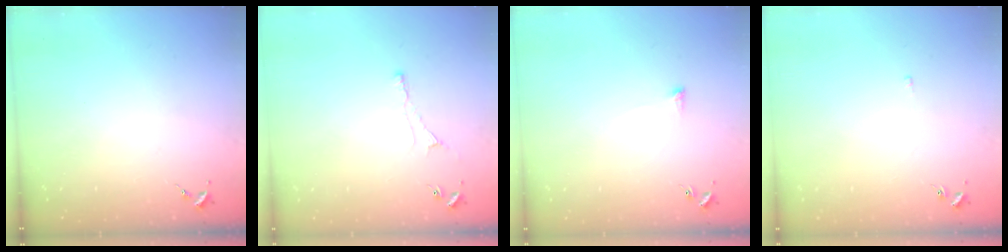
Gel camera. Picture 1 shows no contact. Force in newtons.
{"total": 3.4, "press": 3.3, "slide": 0.7}
{"total": 2.9, "press": 2.9, "slide": 0.5}
{"total": 1.8, "press": 1.8, "slide": 0.5}